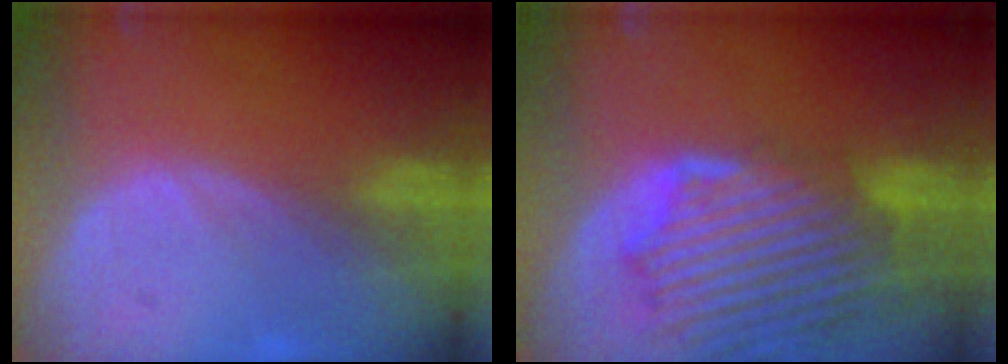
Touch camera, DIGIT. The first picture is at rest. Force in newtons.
{"total": 13.1, "press": 11.4, "slide": 6.4}